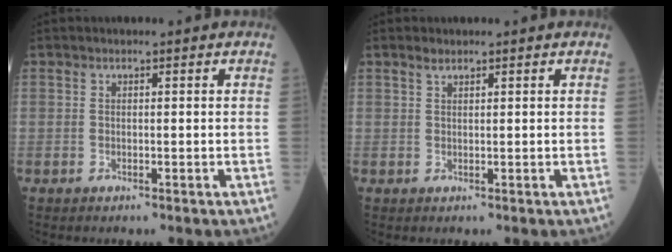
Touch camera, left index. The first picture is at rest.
{"total": 1.0, "force": [0.8, 0.2, 0.5], "torque": [-0.013, 0.006, 0.018]}